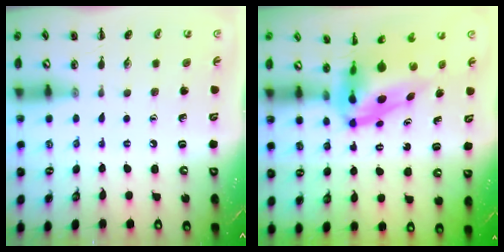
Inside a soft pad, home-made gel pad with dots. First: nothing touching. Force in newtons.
{"total": 6.9, "press": 6.7, "slide": 1.7}